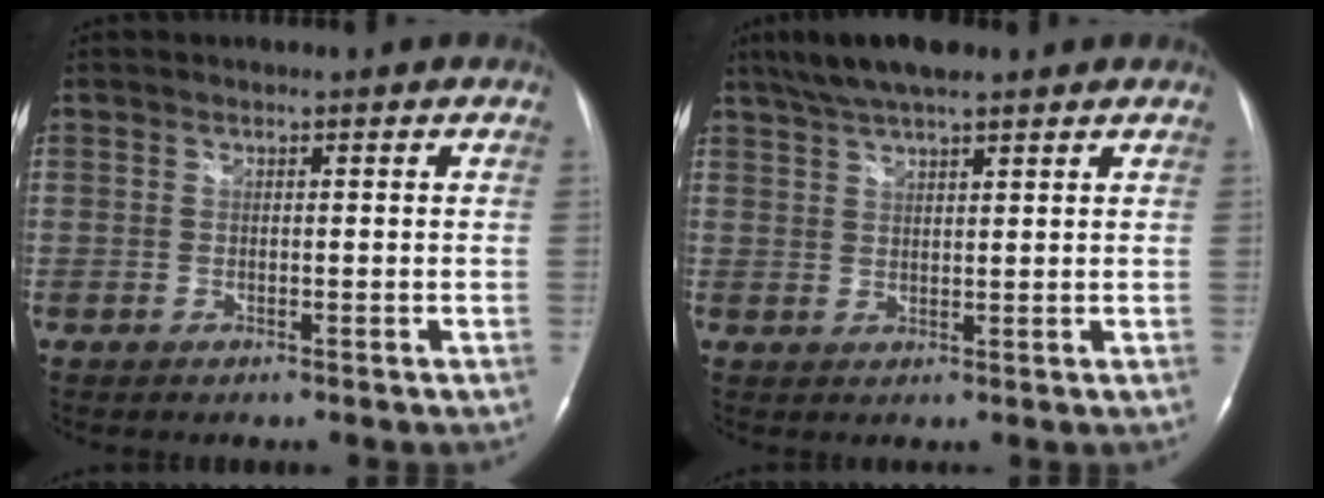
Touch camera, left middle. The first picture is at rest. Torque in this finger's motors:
{"motor_torque": [0.59, -0.48, 0.03, 0.04]}